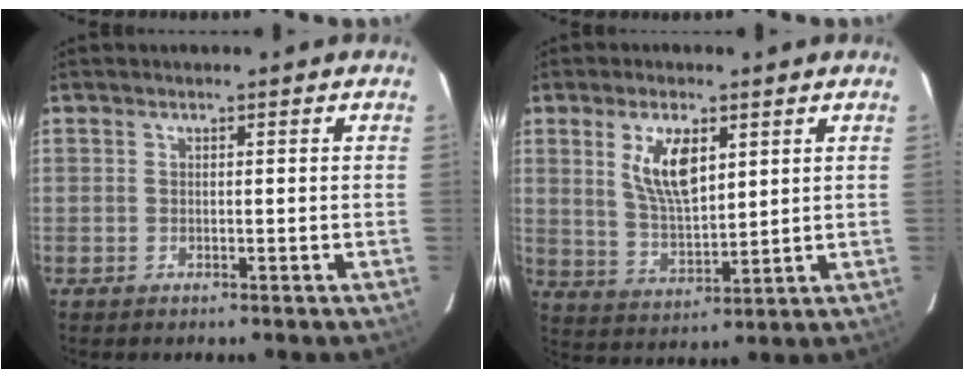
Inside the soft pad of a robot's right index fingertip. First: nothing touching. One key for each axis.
{"total": 9.3, "fx": 3.6, "fy": 4.1, "fz": 7.5, "tx": -0.140, "ty": 0.001, "tz": 0.079}